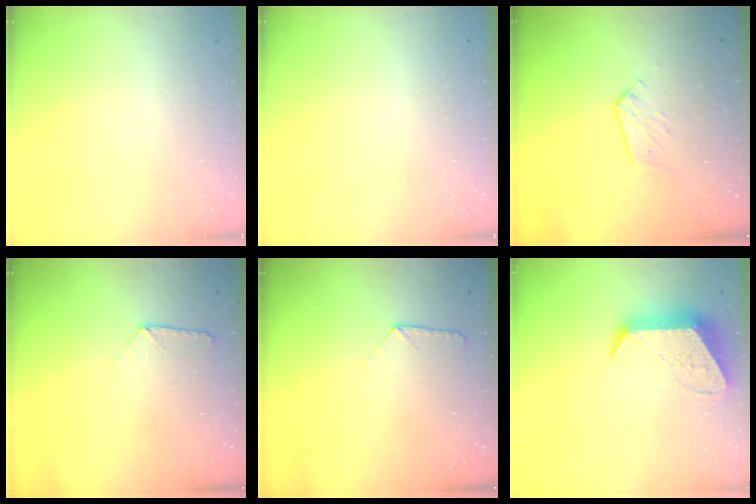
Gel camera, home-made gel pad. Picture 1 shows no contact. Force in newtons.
{"total": 0.0}
{"total": 6.7, "press": 6.7, "slide": 0.4}
{"total": 6.8, "press": 6.8, "slide": 0.5}
{"total": 6.8, "press": 6.8, "slide": 0.5}
{"total": 14.0, "press": 14.0, "slide": 0.6}